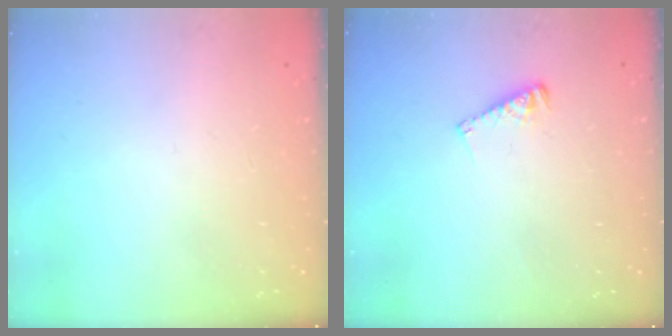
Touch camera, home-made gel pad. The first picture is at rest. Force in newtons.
{"total": 4.2, "press": 4.2, "slide": 0.7}